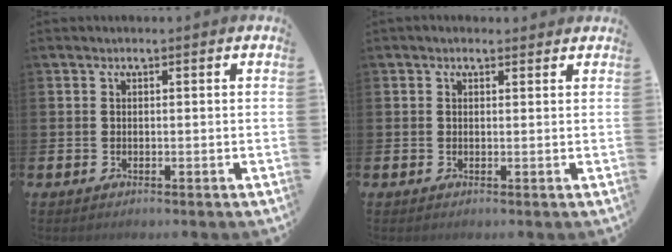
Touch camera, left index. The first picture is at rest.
{"total": 0.8, "force": [0.6, 0.4, 0.4], "torque": [0.002, 0.003, 0.009]}